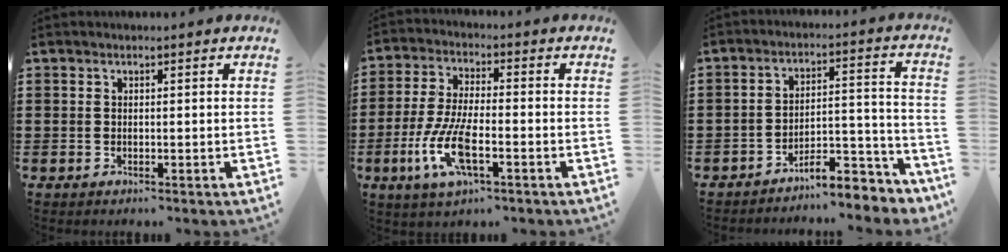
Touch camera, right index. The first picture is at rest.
{"total": 9.3, "force": [-3.5, 2.9, 8.1], "torque": [-0.191, -0.018, -0.070]}
{"total": 7.5, "force": [-6.7, 1.6, 2.8], "torque": [-0.036, 0.021, -0.128]}